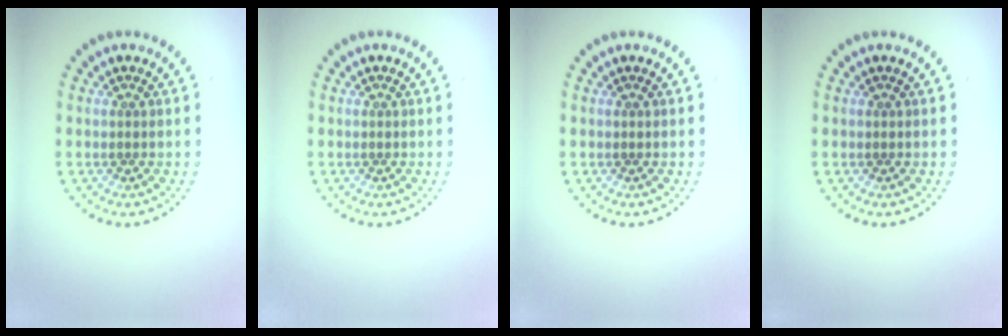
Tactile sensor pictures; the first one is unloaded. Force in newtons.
{"total": 0.0}
{"total": 0.0}
{"total": 0.0}